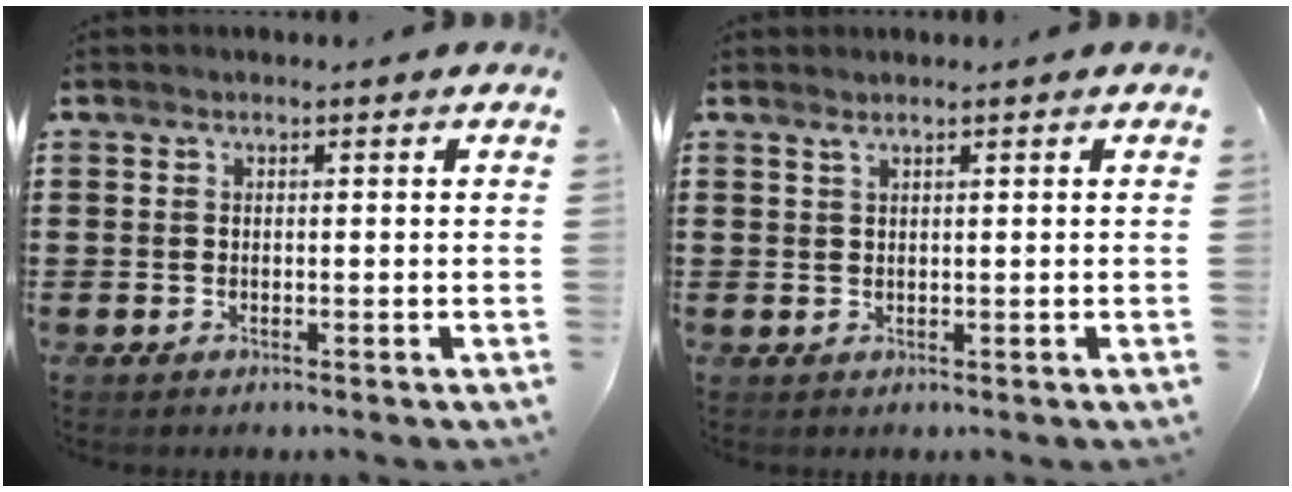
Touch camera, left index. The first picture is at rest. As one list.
[{"total": 0.9, "force": [0.5, 0.0, 0.7], "torque": [-0.014, 0.000, 0.009]}]